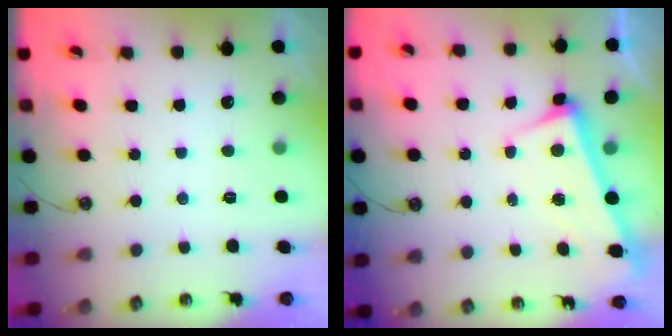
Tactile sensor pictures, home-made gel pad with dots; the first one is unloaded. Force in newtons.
{"total": 3.4, "press": 3.2, "slide": 1.0}